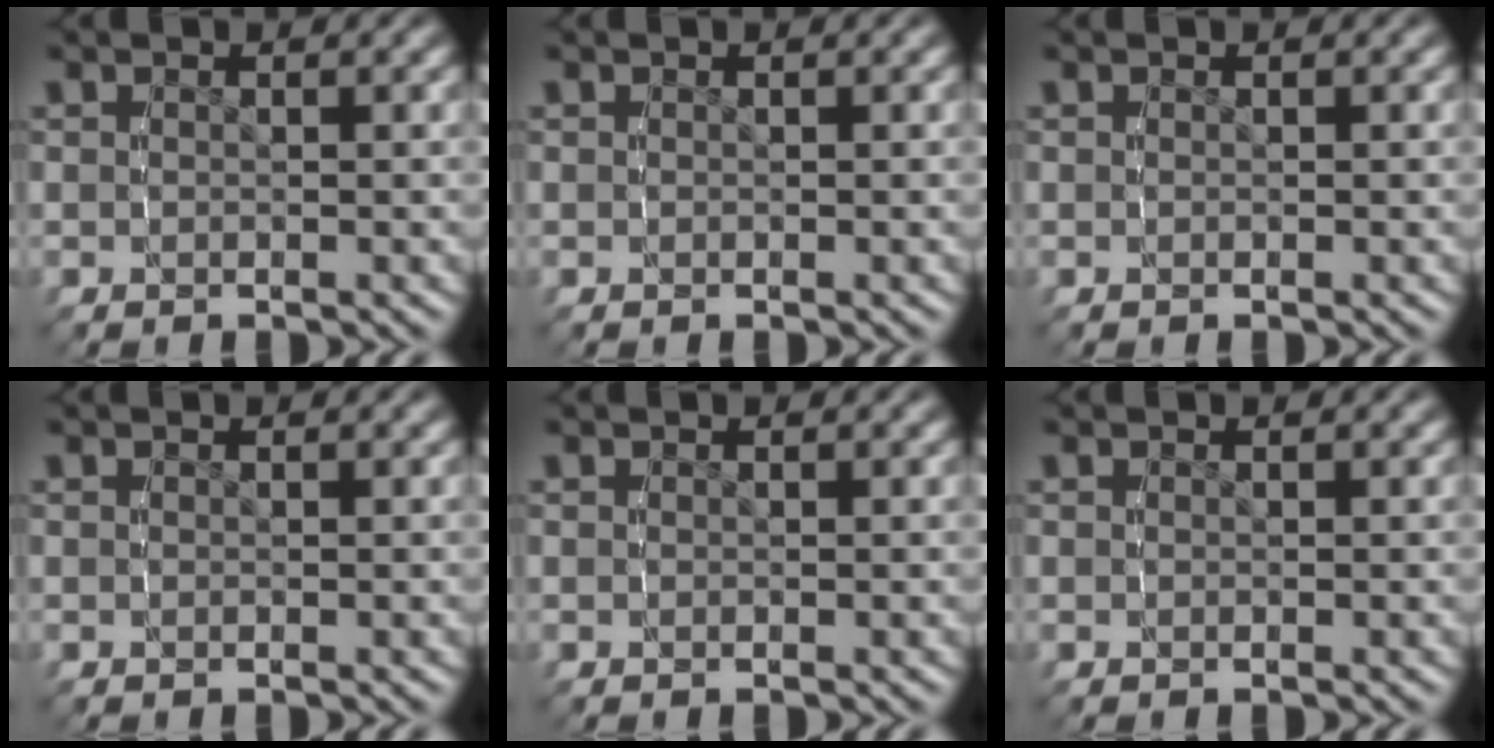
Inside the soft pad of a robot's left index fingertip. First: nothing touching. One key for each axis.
{"total": 0.0}
{"total": 0.0}
{"total": 0.0}
{"total": 0.0}
{"total": 0.0}